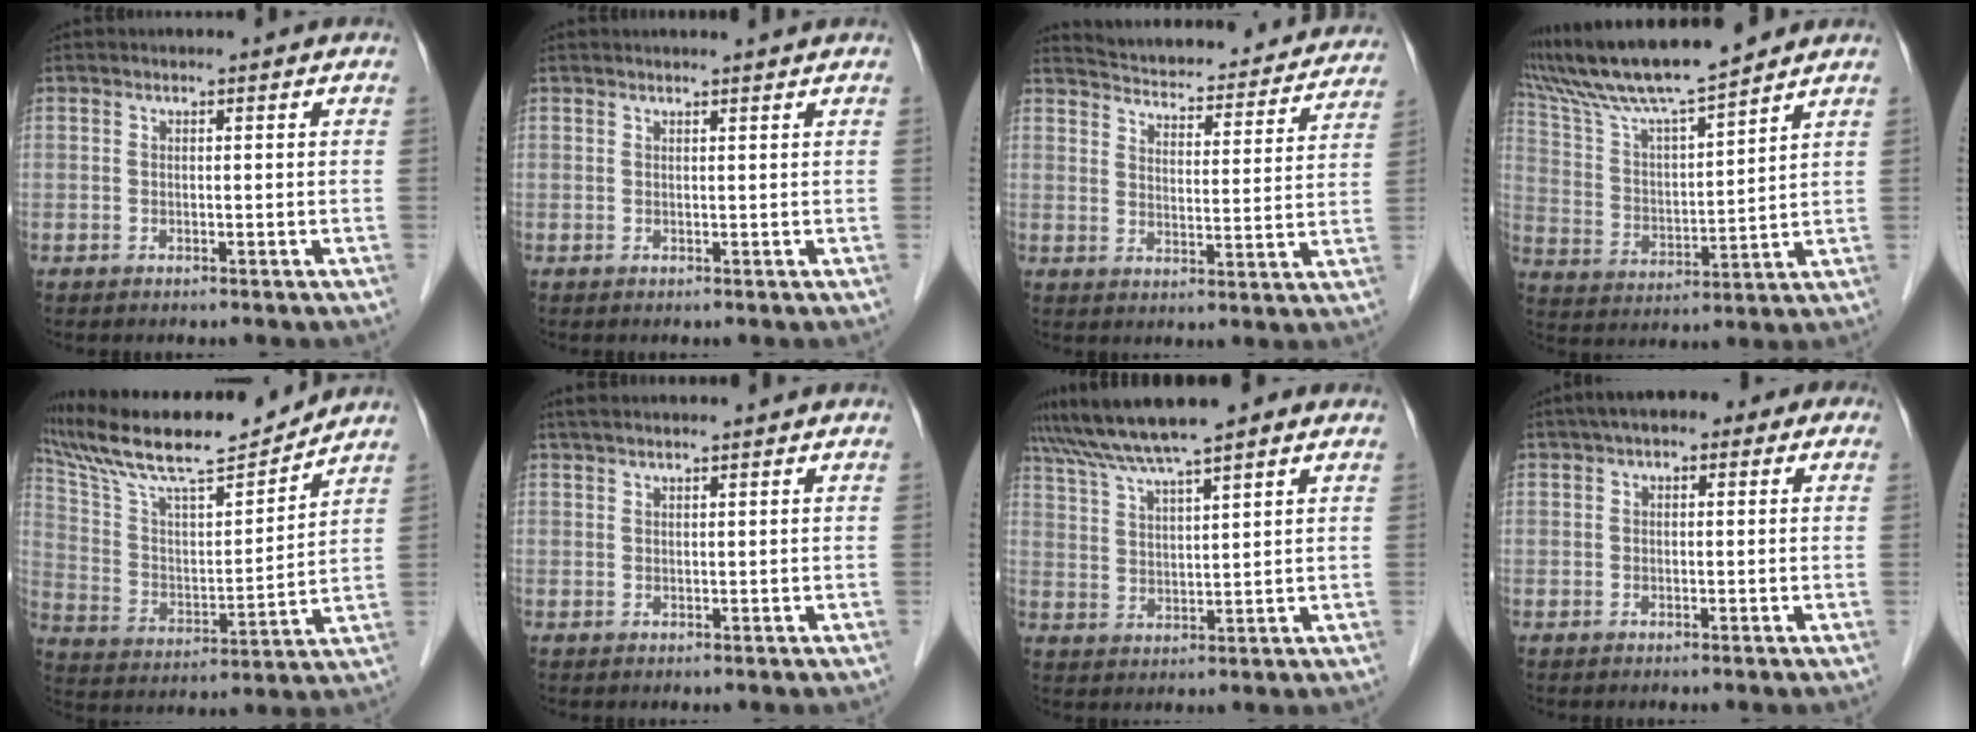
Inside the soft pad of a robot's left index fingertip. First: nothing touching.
{"total": 2.4, "force": [2.3, -0.3, 0.7], "torque": [-0.012, 0.010, 0.029]}
{"total": 22.7, "force": [21.3, 4.8, 6.1], "torque": [-0.091, -0.021, 0.264]}
{"total": 14.6, "force": [13.0, 0.3, 6.6], "torque": [-0.133, 0.015, 0.240]}
{"total": 18.8, "force": [16.7, 2.0, 8.5], "torque": [-0.167, 0.015, 0.295]}
{"total": 3.4, "force": [2.9, 0.1, 1.8], "torque": [-0.028, 0.026, 0.052]}
{"total": 9.5, "force": [7.8, 0.4, 5.5], "torque": [-0.099, 0.038, 0.135]}
{"total": 5.6, "force": [2.6, 2.8, 4.1], "torque": [-0.062, 0.041, 0.029]}